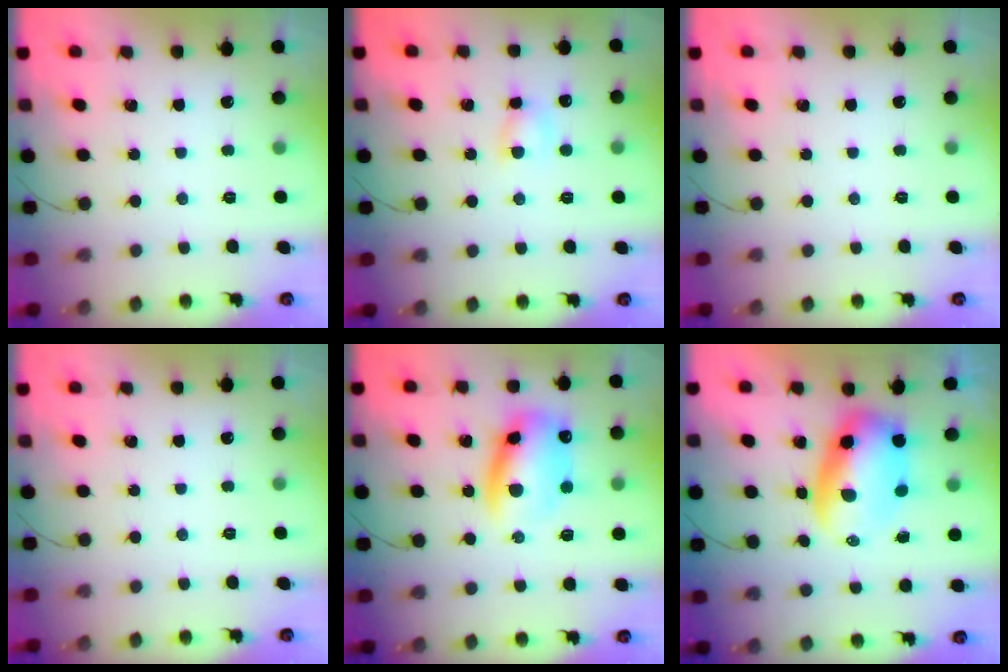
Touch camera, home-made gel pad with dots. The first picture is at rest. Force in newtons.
{"total": 4.3, "press": 4.3, "slide": 0.7}
{"total": 0.0}
{"total": 0.0}
{"total": 12.2, "press": 11.9, "slide": 2.6}
{"total": 8.9, "press": 8.6, "slide": 2.4}